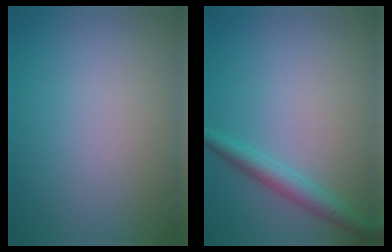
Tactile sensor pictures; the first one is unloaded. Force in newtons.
{"total": 2.6, "press": 2.6, "slide": 0.1}